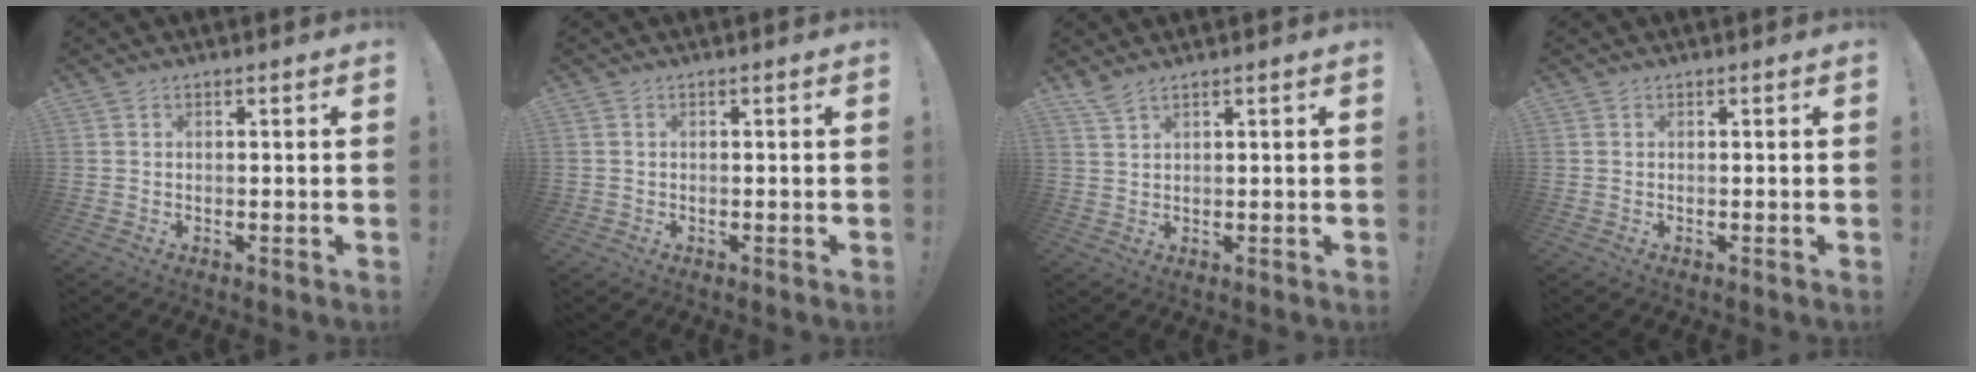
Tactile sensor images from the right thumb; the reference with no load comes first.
{"total": 0.8, "force": [-0.4, 0.7, 0.1], "torque": [0.001, 0.004, -0.007]}
{"total": 3.0, "force": [2.4, 0.3, 1.7], "torque": [-0.040, -0.010, 0.045]}
{"total": 0.0}